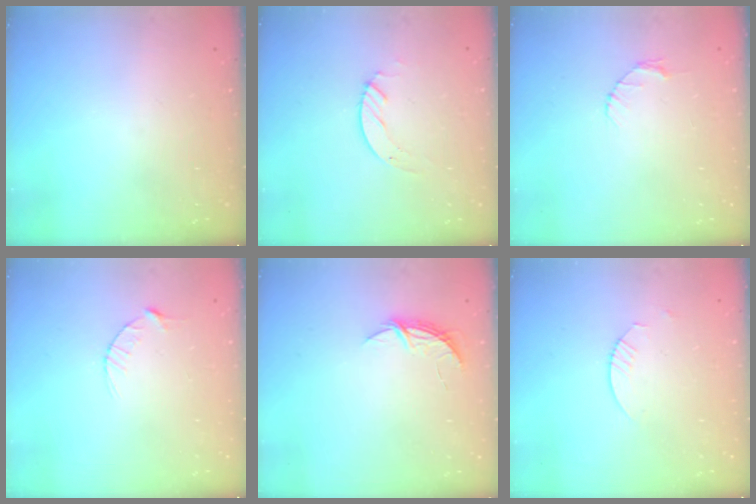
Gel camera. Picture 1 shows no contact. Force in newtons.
{"total": 2.4, "press": 2.4, "slide": 0.2}
{"total": 2.6, "press": 2.6, "slide": 0.3}
{"total": 2.9, "press": 2.9, "slide": 0.4}
{"total": 5.0, "press": 5.0, "slide": 0.4}
{"total": 1.8, "press": 1.8, "slide": 0.2}